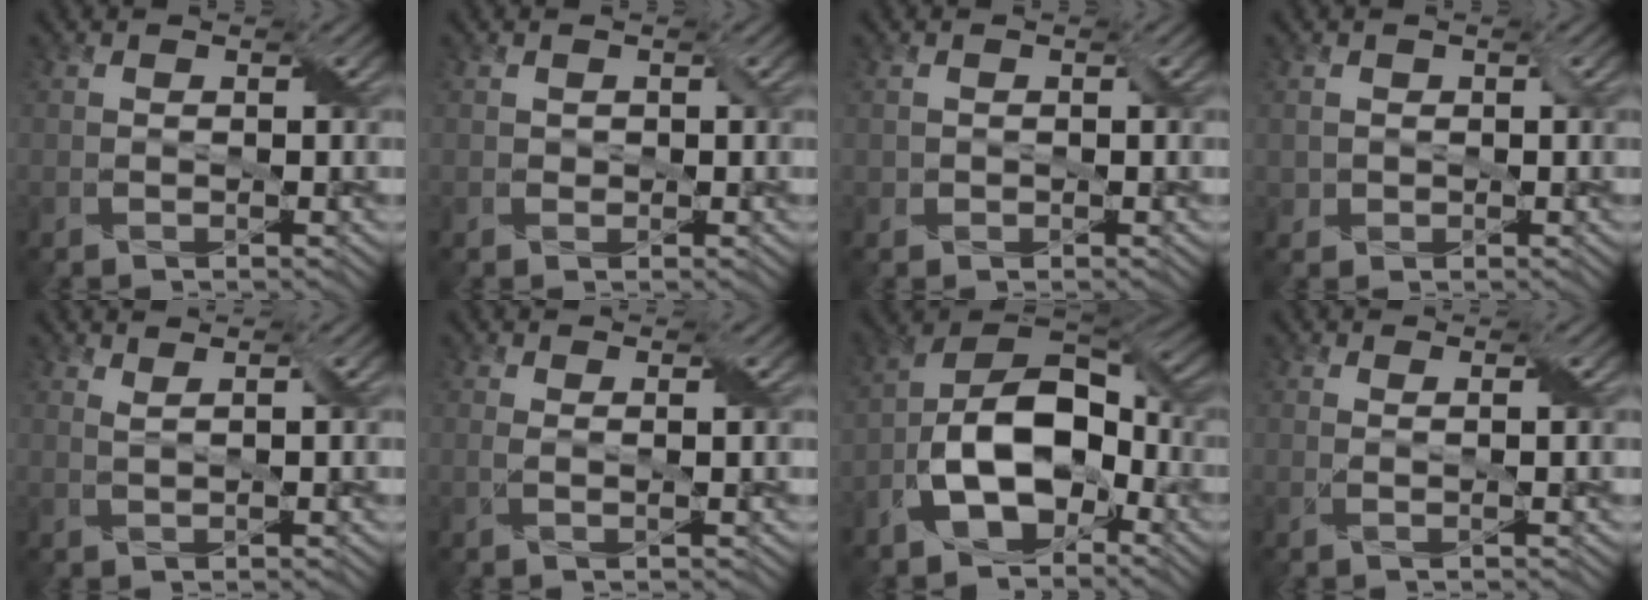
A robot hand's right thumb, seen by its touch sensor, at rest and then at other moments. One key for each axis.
{"total": 0.6, "fx": 0.1, "fy": 0.6, "fz": 0.1, "tx": -0.007, "ty": -0.002, "tz": 0.003}
{"total": 0.8, "fx": 0.0, "fy": 0.8, "fz": 0.1, "tx": -0.008, "ty": -0.002, "tz": -0.001}
{"total": 1.6, "fx": 0.2, "fy": 1.6, "fz": 0.4, "tx": -0.013, "ty": -0.003, "tz": 0.003}
{"total": 1.5, "fx": 1.2, "fy": 0.1, "fz": 0.9, "tx": -0.020, "ty": 0.001, "tz": 0.017}
{"total": 1.3, "fx": 0.5, "fy": 0.1, "fz": 1.2, "tx": -0.026, "ty": 0.006, "tz": 0.004}
{"total": 12.4, "fx": -4.7, "fy": 7.0, "fz": 9.2, "tx": -0.170, "ty": -0.003, "tz": -0.099}
{"total": 1.4, "fx": 0.5, "fy": 0.2, "fz": 1.3, "tx": -0.028, "ty": 0.008, "tz": -0.002}